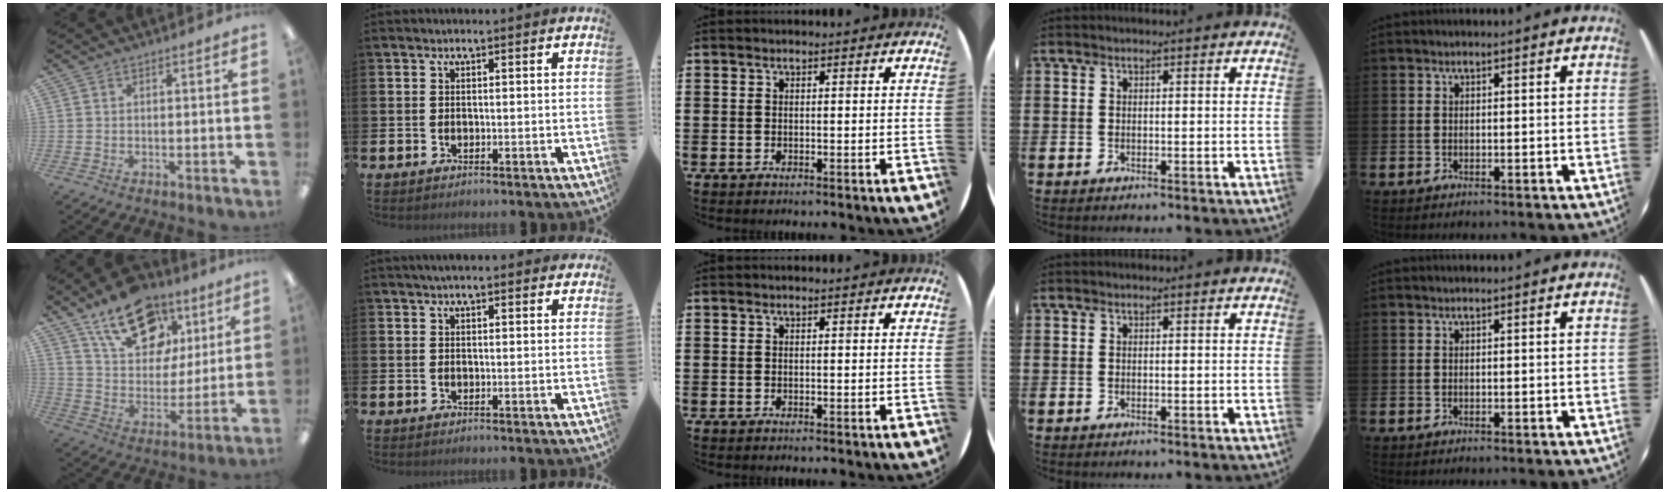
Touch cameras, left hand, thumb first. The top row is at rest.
{"thumb": {"total": 19.3, "force": [11.8, 11.8, 9.8], "torque": [-0.151, -0.054, 0.208]}, "index": {"total": 2.3, "force": [2.1, 0.4, 0.8], "torque": [-0.009, -0.004, 0.036]}}